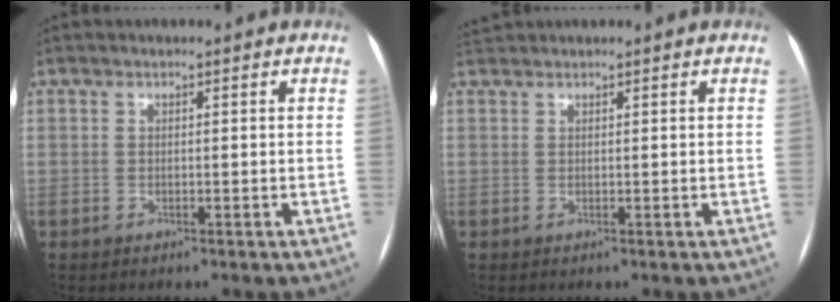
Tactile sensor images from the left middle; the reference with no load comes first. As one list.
[{"total": 1.2, "force": [1.2, -0.1, 0.0], "torque": [-0.009, 0.019, 0.031]}]